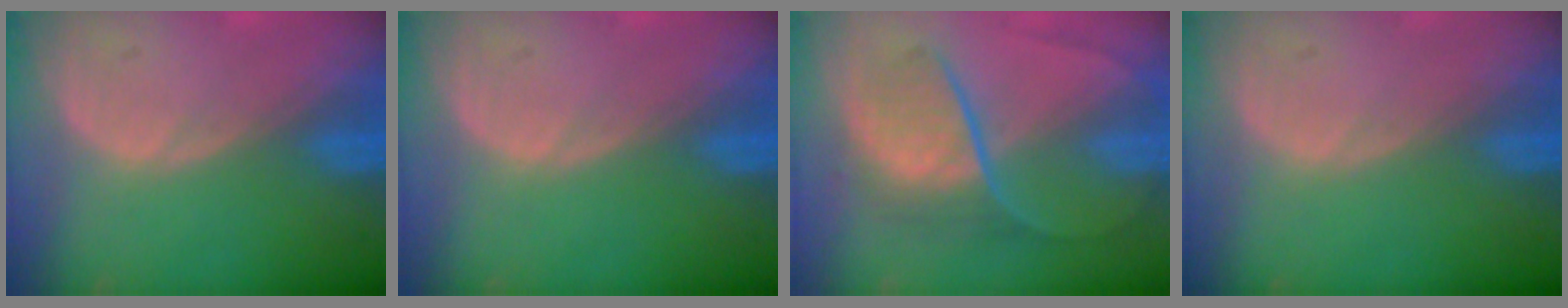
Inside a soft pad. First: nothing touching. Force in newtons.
{"total": 0.0}
{"total": 8.9, "press": 7.5, "slide": 4.7}
{"total": 0.0}